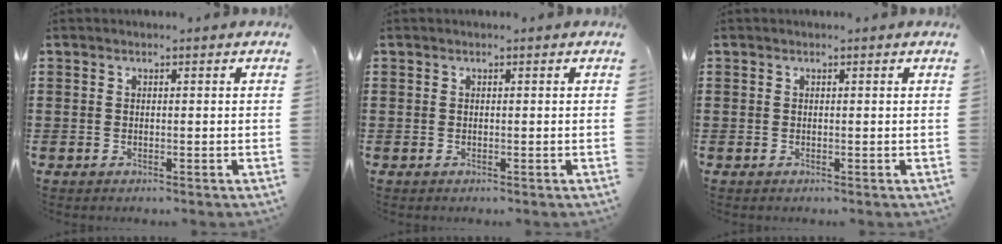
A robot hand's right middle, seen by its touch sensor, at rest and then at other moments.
{"total": 0.0}
{"total": 0.0}